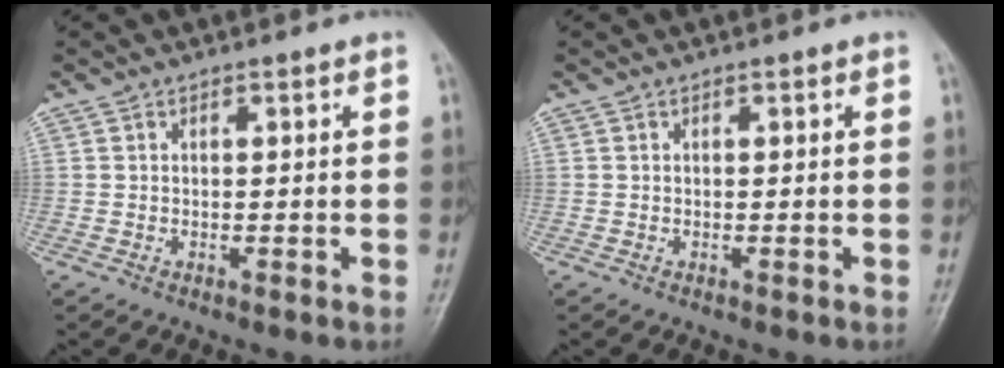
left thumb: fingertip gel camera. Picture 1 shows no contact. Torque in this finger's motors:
{"motor_torque": [0.00, 0.00, 0.00, 0.00, 0.00]}